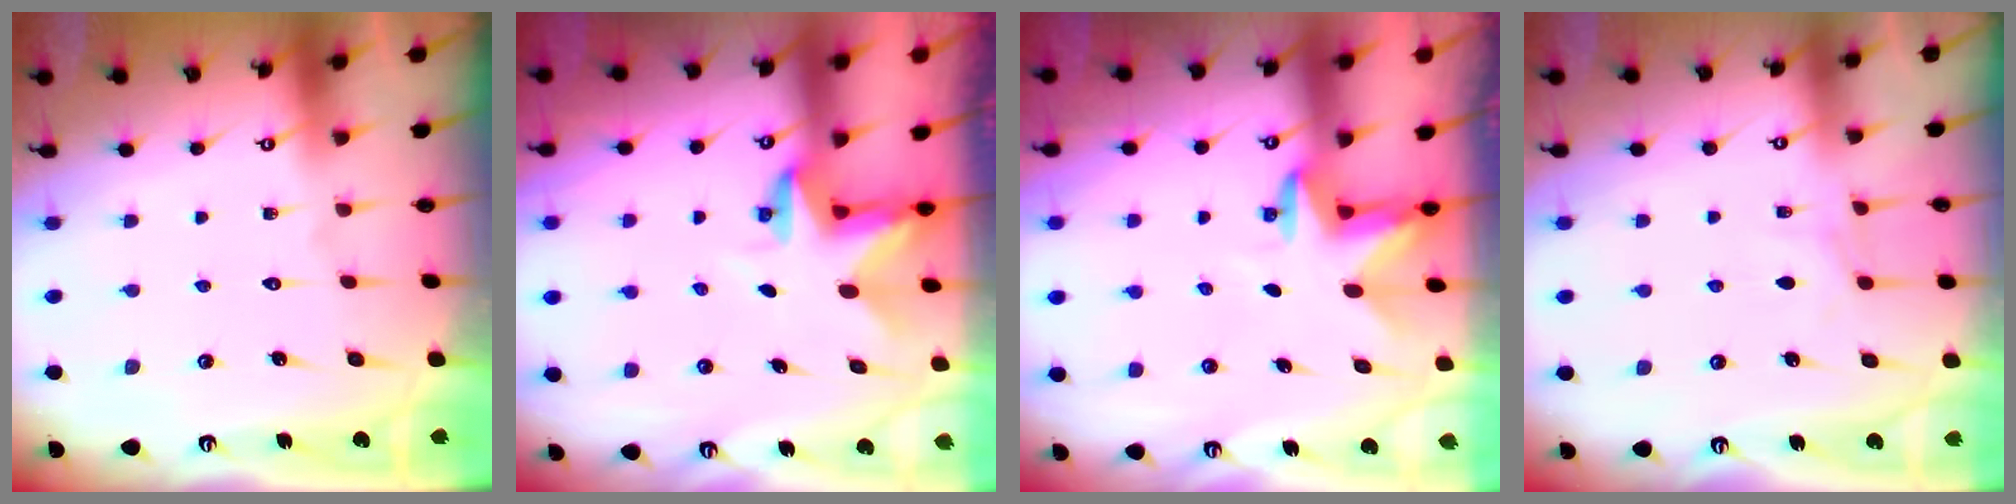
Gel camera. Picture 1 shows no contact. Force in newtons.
{"total": 3.0, "press": 3.0, "slide": 0.2}
{"total": 3.1, "press": 3.0, "slide": 0.7}
{"total": 4.8, "press": 4.8, "slide": 0.4}